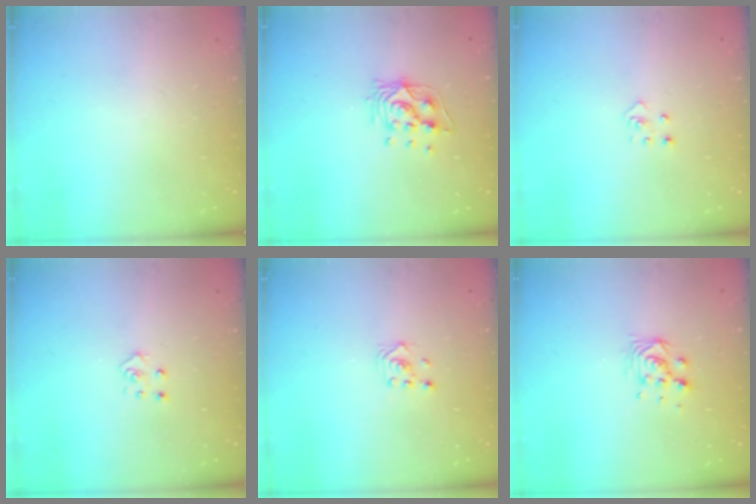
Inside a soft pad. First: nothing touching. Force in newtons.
{"total": 10.3, "press": 10.3, "slide": 0.7}
{"total": 3.3, "press": 3.3, "slide": 0.3}
{"total": 4.7, "press": 4.7, "slide": 0.4}
{"total": 1.6, "press": 1.4, "slide": 0.9}
{"total": 7.0, "press": 7.0, "slide": 0.5}